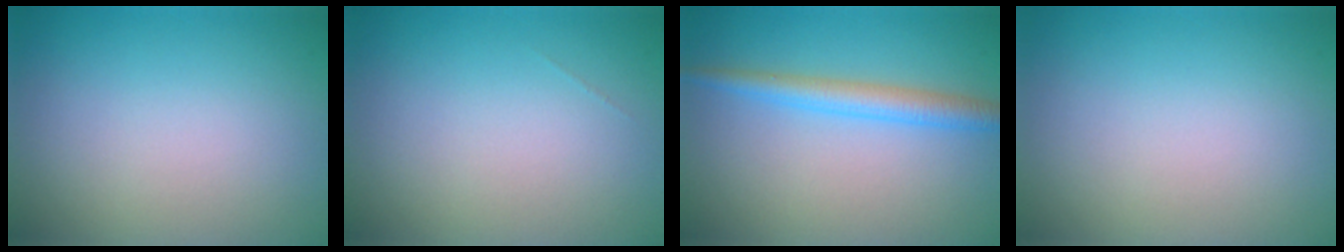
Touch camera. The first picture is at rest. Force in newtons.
{"total": 0.0}
{"total": 3.0, "press": 3.0, "slide": 0.1}
{"total": 0.0}